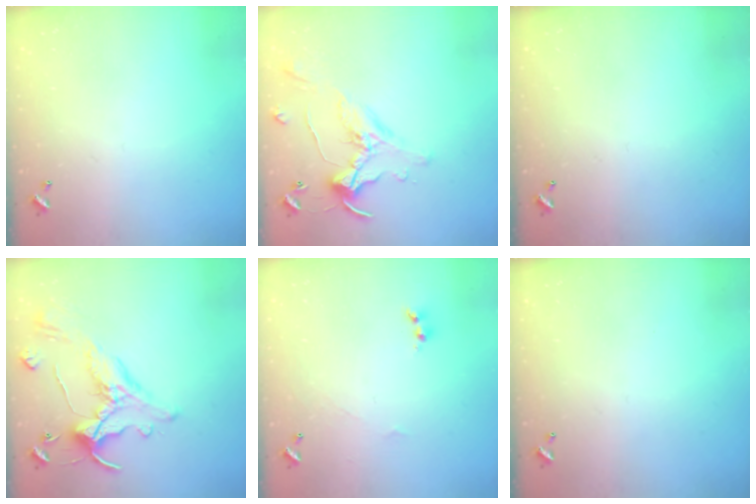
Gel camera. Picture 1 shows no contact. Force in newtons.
{"total": 0.0}
{"total": 0.0}
{"total": 2.5, "press": 2.2, "slide": 1.2}
{"total": 1.7, "press": 1.6, "slide": 0.6}
{"total": 0.0}